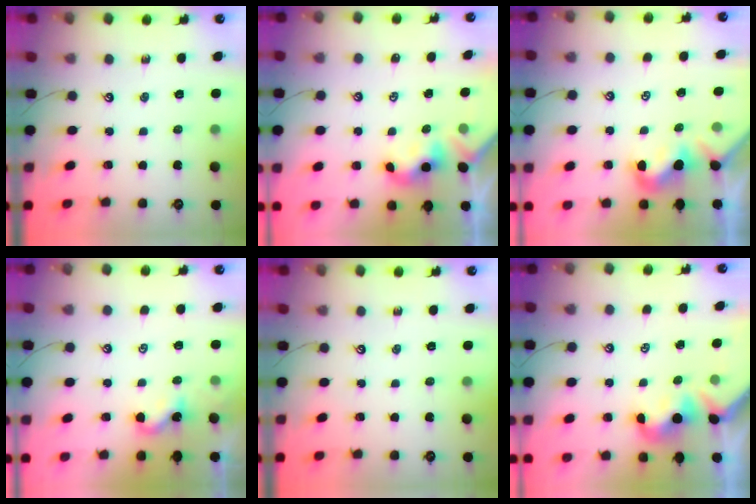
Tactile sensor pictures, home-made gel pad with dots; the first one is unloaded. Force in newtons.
{"total": 2.4, "press": 2.4, "slide": 0.2}
{"total": 1.0, "press": 0.9, "slide": 0.4}
{"total": 1.6, "press": 1.6, "slide": 0.2}
{"total": 0.0}
{"total": 0.7, "press": 0.2, "slide": 0.7}